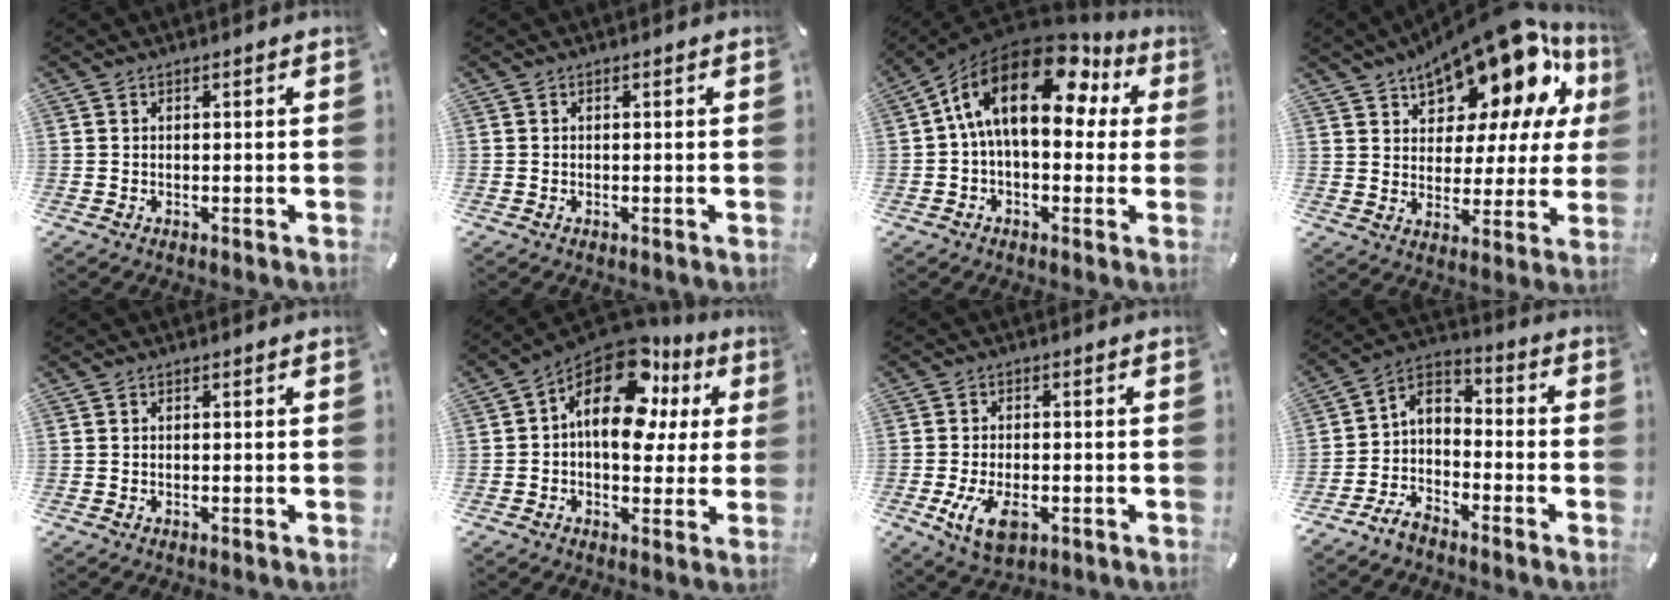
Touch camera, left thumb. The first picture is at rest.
{"total": 0.0}
{"total": 19.4, "force": [6.0, 10.6, 15.1], "torque": [-0.275, -0.025, 0.096]}
{"total": 18.0, "force": [13.8, 8.1, 8.3], "torque": [-0.139, -0.108, 0.235]}
{"total": 0.0}
{"total": 18.2, "force": [6.9, 10.7, 13.0], "torque": [-0.209, -0.042, 0.116]}
{"total": 7.7, "force": [-2.5, 4.4, 5.8], "torque": [-0.129, -0.006, -0.048]}
{"total": 5.6, "force": [-4.1, 3.3, 2.2], "torque": [-0.054, 0.009, -0.085]}